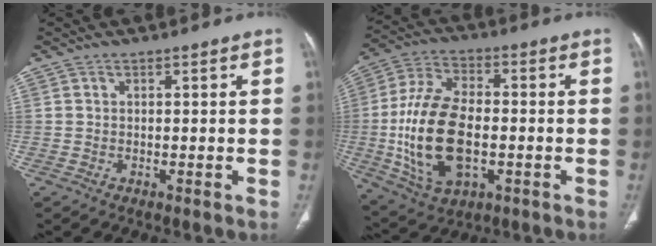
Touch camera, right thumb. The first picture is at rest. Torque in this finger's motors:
{"motor_torque": [1.63, 3.38, 1.96, -0.44, 0.67]}